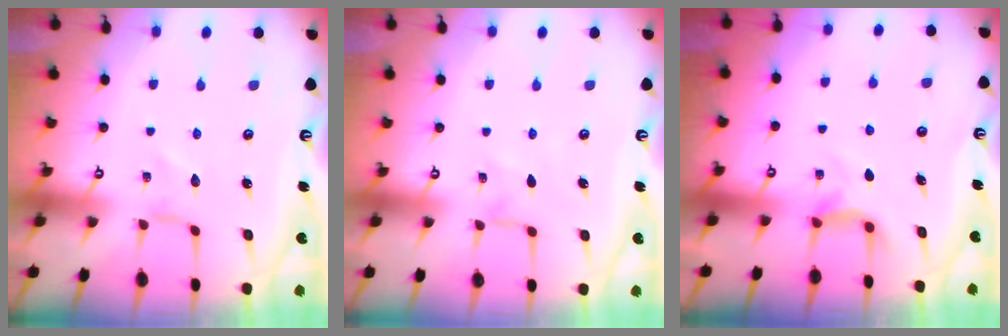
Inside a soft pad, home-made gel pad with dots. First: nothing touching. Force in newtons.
{"total": 0.0}
{"total": 4.1, "press": 4.1, "slide": 0.6}